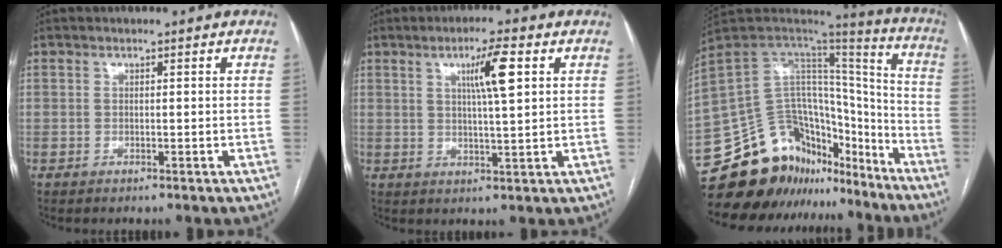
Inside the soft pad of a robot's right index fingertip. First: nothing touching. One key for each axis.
{"total": 6.6, "fx": 2.4, "fy": 0.3, "fz": 6.2, "tx": -0.104, "ty": 0.003, "tz": 0.041}
{"total": 22.0, "fx": -17.3, "fy": 11.7, "fz": 7.0, "tx": -0.138, "ty": 0.076, "tz": -0.275}